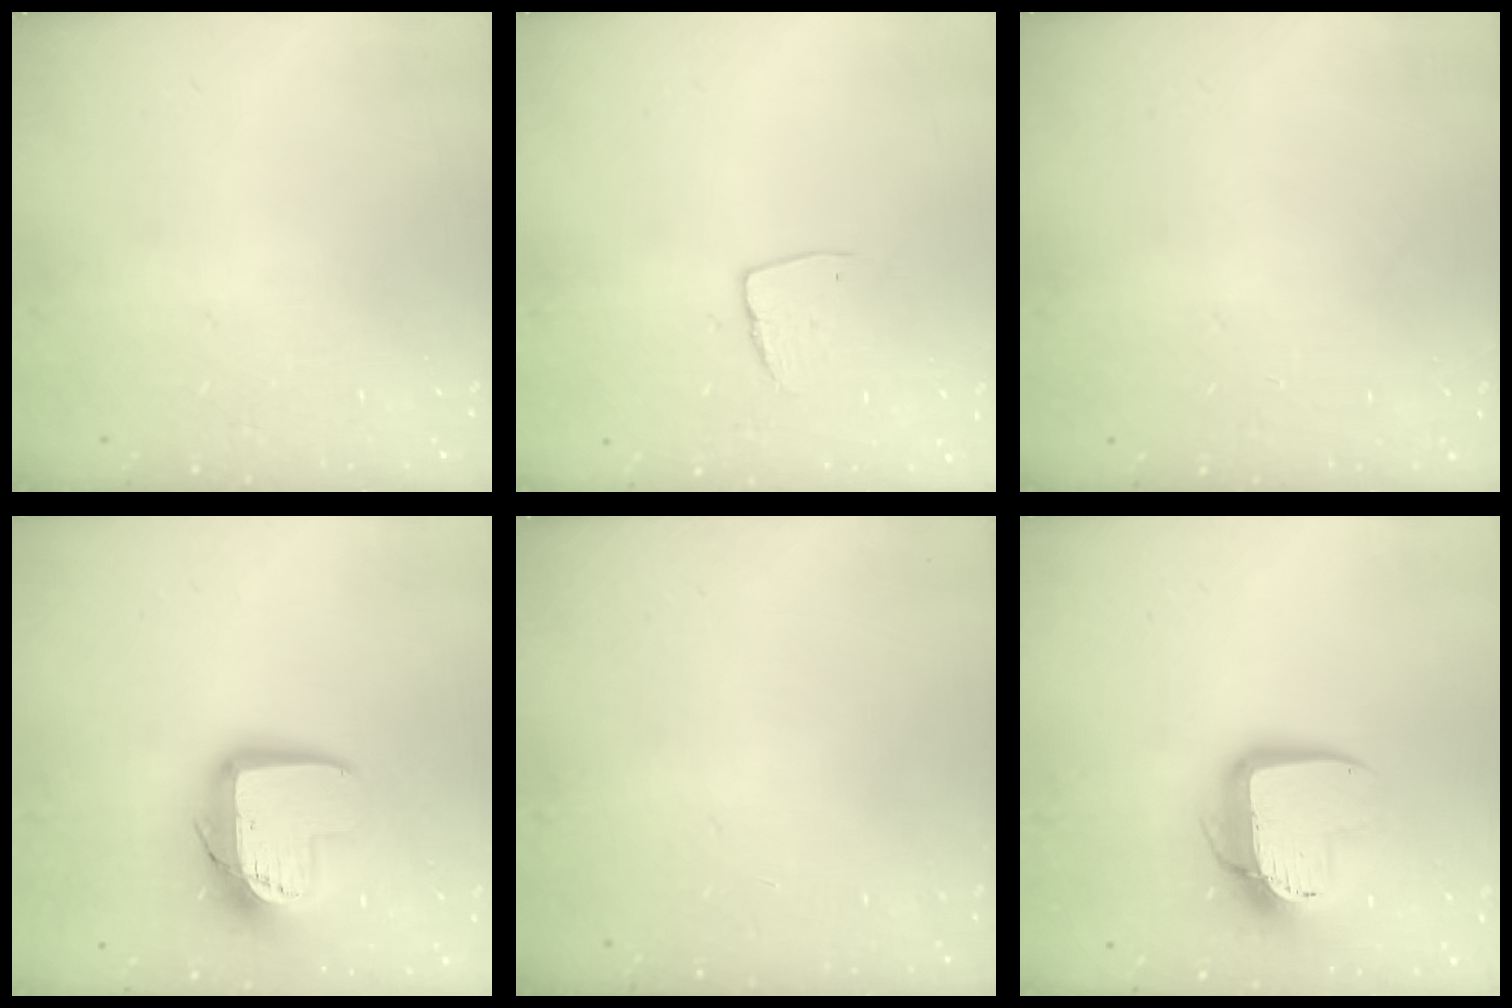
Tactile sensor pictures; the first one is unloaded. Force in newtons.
{"total": 6.0, "press": 6.0, "slide": 0.3}
{"total": 0.0}
{"total": 13.9, "press": 13.9, "slide": 1.0}
{"total": 0.0}
{"total": 14.4, "press": 14.3, "slide": 1.2}